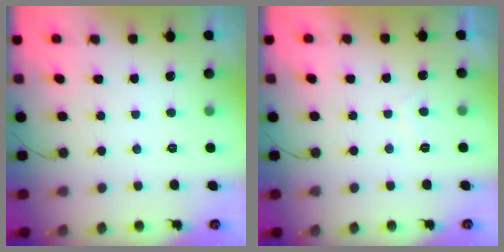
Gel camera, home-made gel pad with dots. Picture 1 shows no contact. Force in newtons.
{"total": 0.9, "press": 0.7, "slide": 0.5}